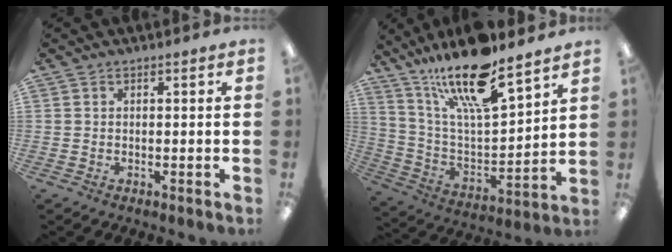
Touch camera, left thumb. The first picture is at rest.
{"total": 19.6, "force": [15.3, 4.5, 11.3], "torque": [-0.206, -0.101, 0.258]}